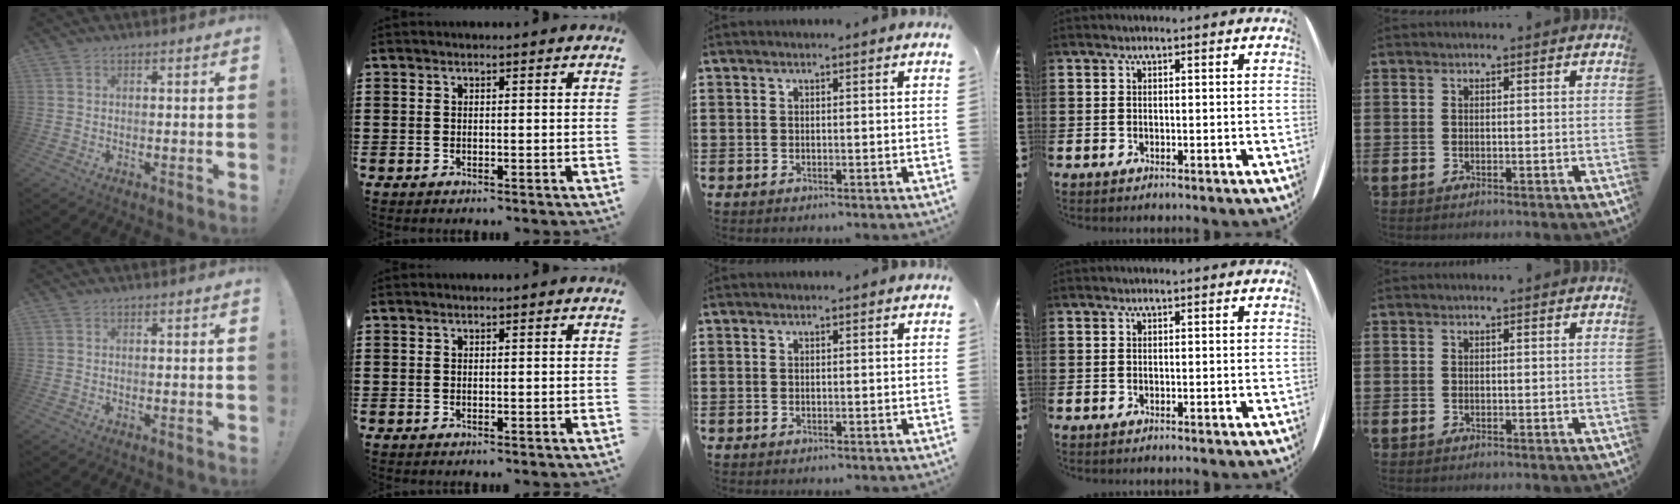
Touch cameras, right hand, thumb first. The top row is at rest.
{}